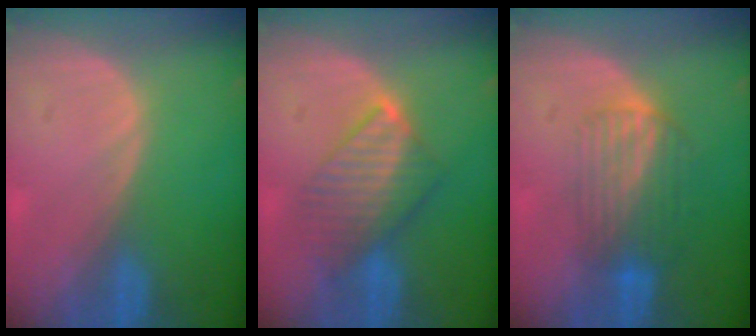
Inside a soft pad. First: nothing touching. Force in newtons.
{"total": 6.6, "press": 6.6, "slide": 0.9}
{"total": 6.8, "press": 6.1, "slide": 3.2}